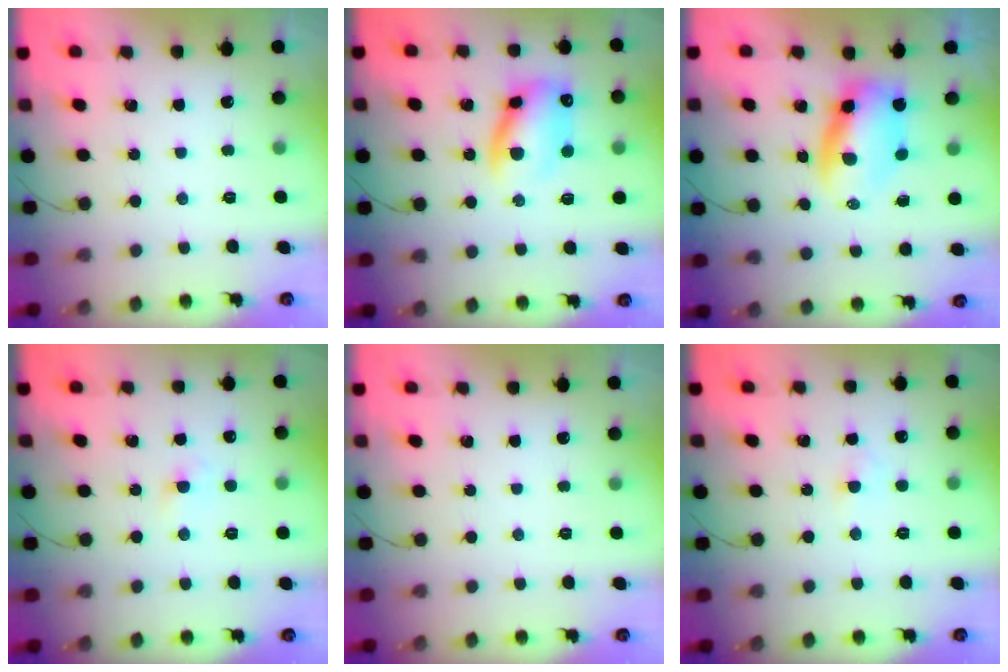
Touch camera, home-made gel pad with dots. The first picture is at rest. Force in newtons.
{"total": 12.3, "press": 12.0, "slide": 2.3}
{"total": 7.0, "press": 6.9, "slide": 1.5}
{"total": 1.9, "press": 1.7, "slide": 0.8}
{"total": 0.0}
{"total": 2.1, "press": 1.9, "slide": 0.9}